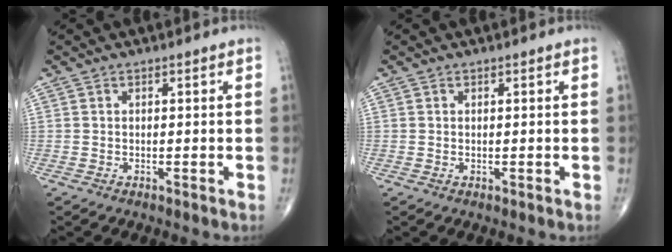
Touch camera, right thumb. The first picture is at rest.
{"total": 0.0}